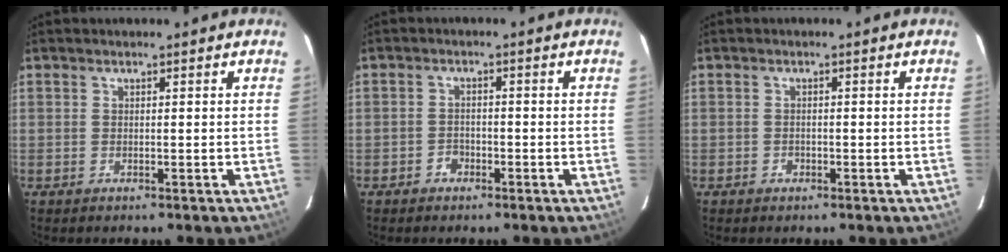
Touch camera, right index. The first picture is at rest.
{"total": 2.3, "force": [-1.4, 1.7, 0.4], "torque": [-0.009, 0.006, -0.021]}
{"total": 1.0, "force": [-0.5, 0.9, 0.2], "torque": [-0.001, 0.001, -0.006]}